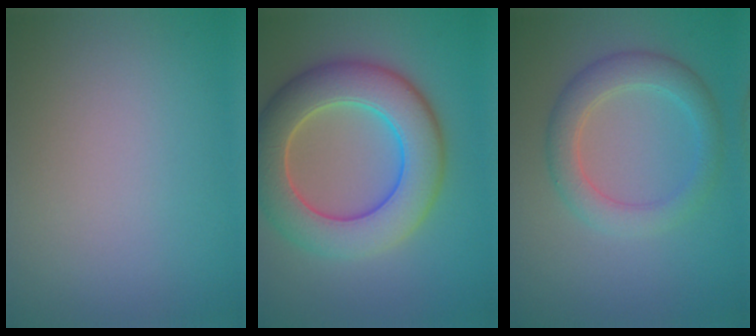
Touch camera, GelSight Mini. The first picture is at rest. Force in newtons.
{"total": 9.2, "press": 9.2, "slide": 0.4}
{"total": 3.7, "press": 3.7, "slide": 0.3}